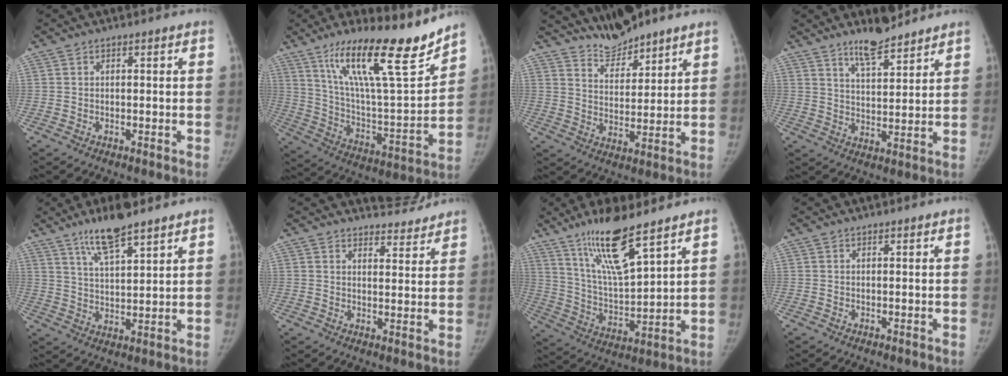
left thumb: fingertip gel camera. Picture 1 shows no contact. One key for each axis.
{"total": 23.4, "fx": 16.4, "fy": 4.3, "fz": 16.2, "tx": -0.239, "ty": -0.079, "tz": 0.285}
{"total": 8.1, "fx": 7.5, "fy": 1.8, "fz": 2.6, "tx": -0.024, "ty": -0.048, "tz": 0.139}
{"total": 8.0, "fx": 6.6, "fy": 2.0, "fz": 4.1, "tx": -0.056, "ty": -0.047, "tz": 0.117}
{"total": 9.7, "fx": 7.0, "fy": 2.0, "fz": 6.4, "tx": -0.105, "ty": -0.038, "tz": 0.130}
{"total": 5.9, "fx": 5.7, "fy": 1.7, "fz": 0.5, "tx": 0.016, "ty": -0.045, "tz": 0.074}
{"total": 15.0, "fx": 10.3, "fy": 2.8, "fz": 10.5, "tx": -0.182, "ty": -0.061, "tz": 0.205}
{"total": 0.0}